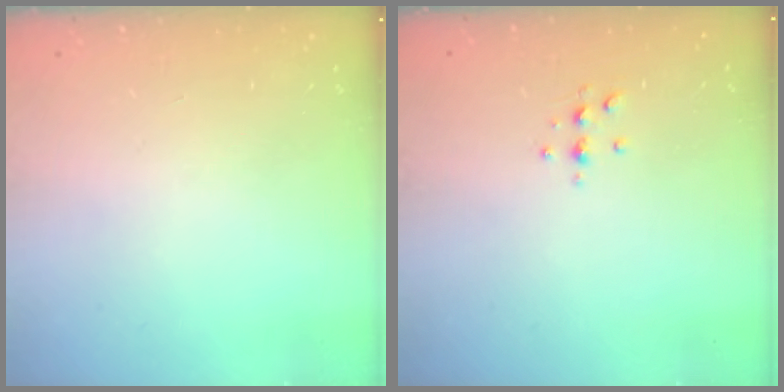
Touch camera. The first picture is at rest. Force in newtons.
{"total": 3.5, "press": 3.4, "slide": 0.3}